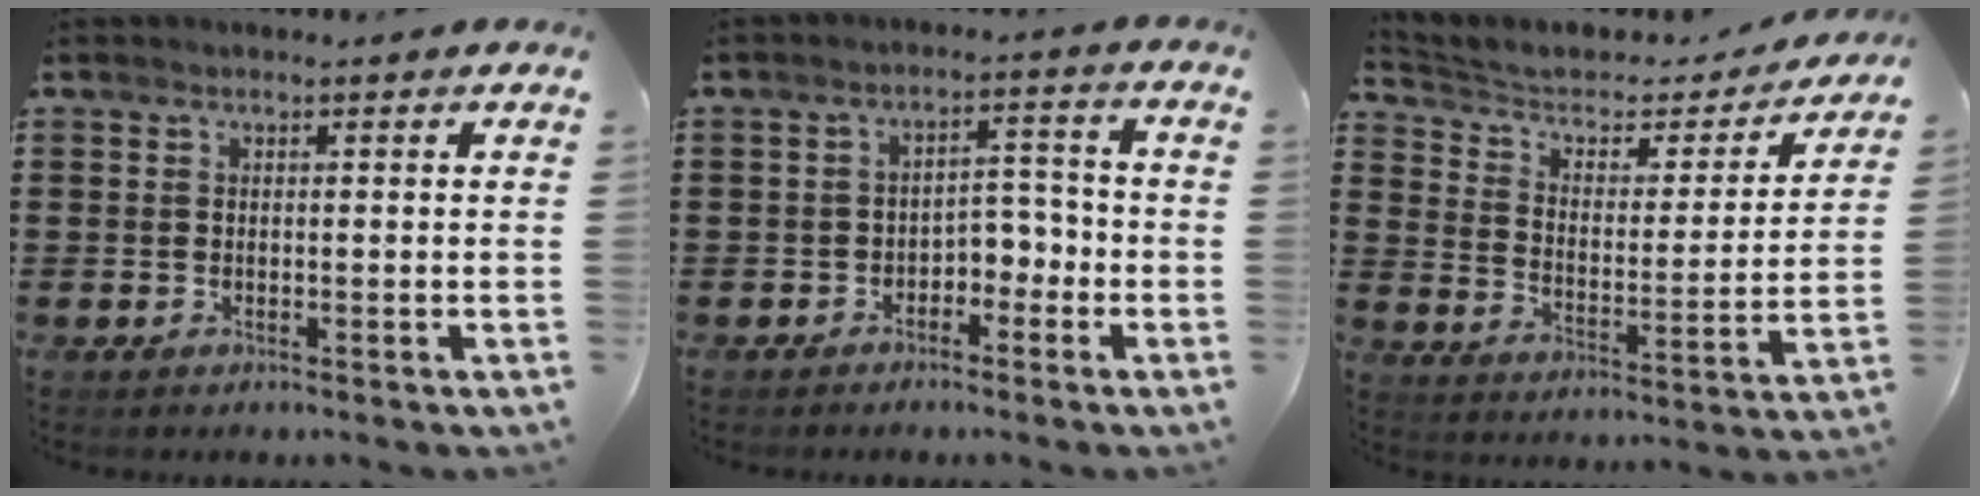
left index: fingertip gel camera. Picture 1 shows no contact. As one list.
[{"total": 3.5, "force": [-2.6, 1.9, 1.4], "torque": [-0.030, 0.009, -0.055]}, {"total": 3.6, "force": [2.5, 2.1, 1.6], "torque": [-0.049, -0.017, 0.035]}]